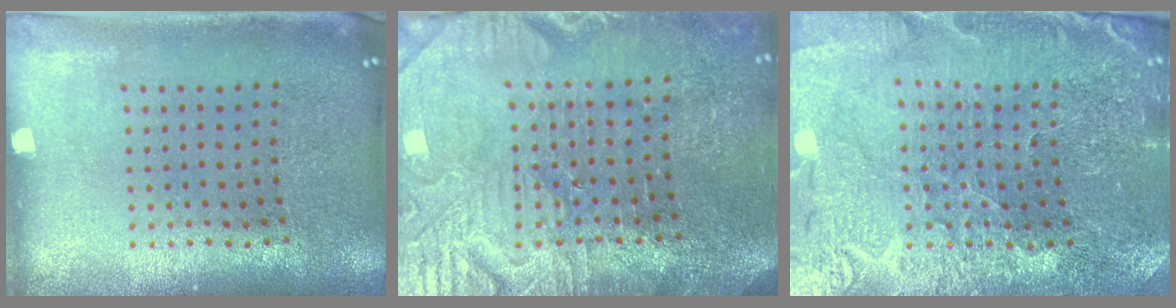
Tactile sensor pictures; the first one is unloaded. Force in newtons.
{"total": 4.0, "press": 3.8, "slide": 1.3}
{"total": 1.8, "press": 1.8, "slide": 0.2}